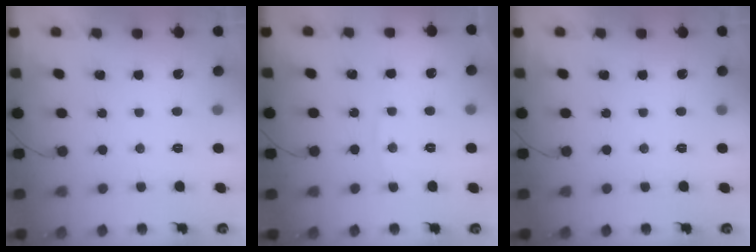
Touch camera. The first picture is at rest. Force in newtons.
{"total": 4.5, "press": 4.5, "slide": 0.5}
{"total": 0.0}